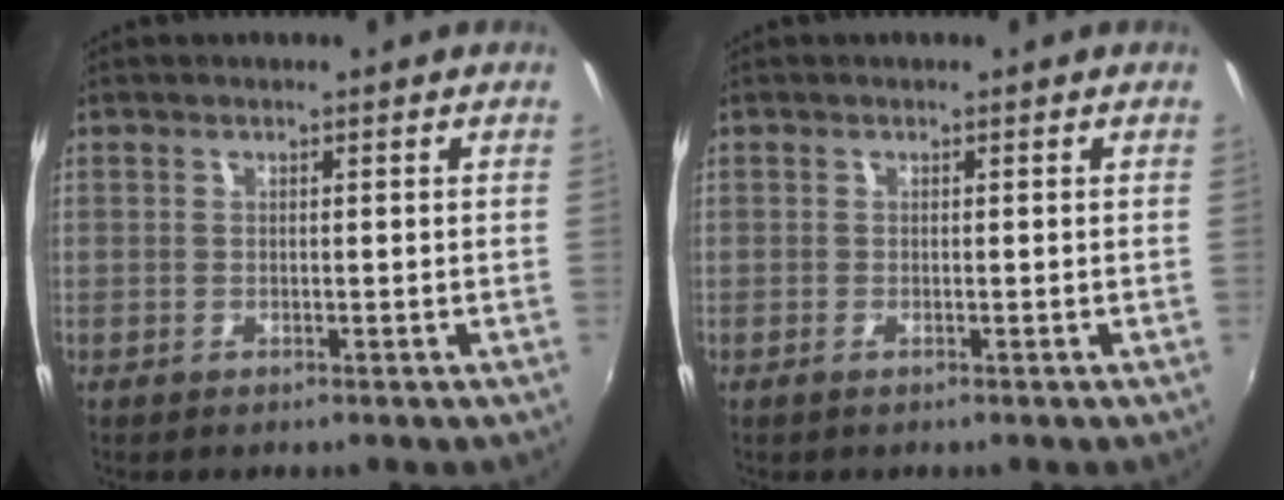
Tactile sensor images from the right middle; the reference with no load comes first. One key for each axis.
{"total": 0.6, "fx": -0.4, "fy": 0.0, "fz": 0.5, "tx": -0.008, "ty": -0.001, "tz": -0.009}